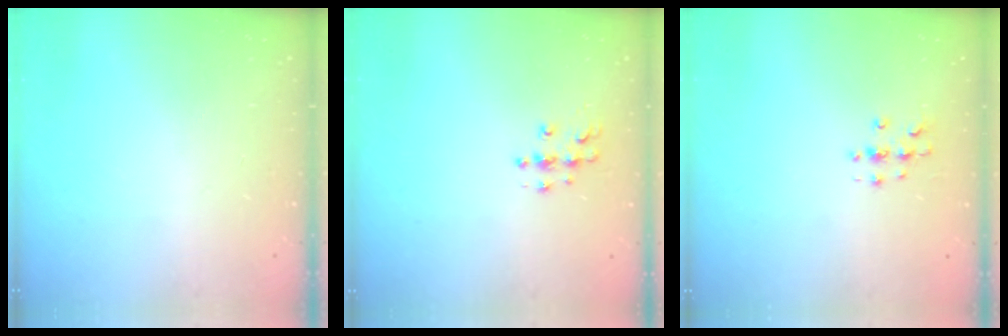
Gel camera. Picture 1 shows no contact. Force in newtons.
{"total": 5.8, "press": 5.8, "slide": 0.2}
{"total": 2.7, "press": 2.7, "slide": 0.3}